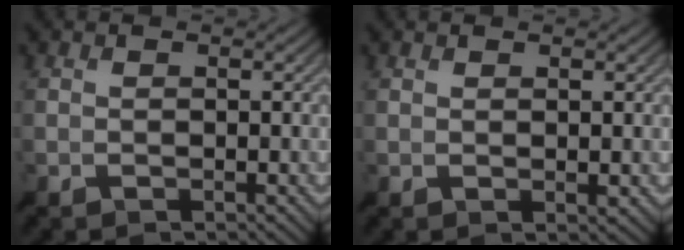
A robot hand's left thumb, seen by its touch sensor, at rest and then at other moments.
{"total": 1.9, "force": [1.8, -0.7, 0.2], "torque": [-0.004, 0.011, 0.027]}